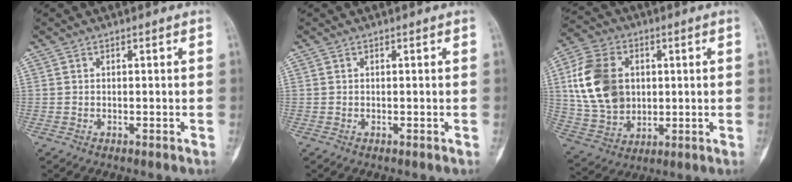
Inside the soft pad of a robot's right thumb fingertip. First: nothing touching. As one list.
[{"total": 0.0}, {"total": 16.5, "force": [2.8, 12.4, 10.5], "torque": [-0.185, 0.002, 0.058]}]